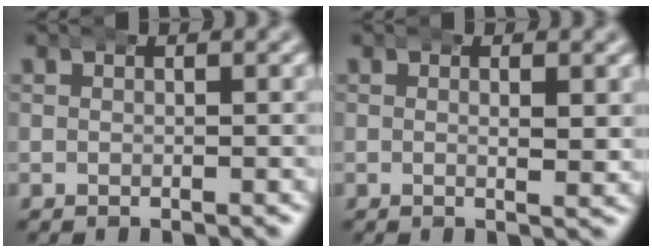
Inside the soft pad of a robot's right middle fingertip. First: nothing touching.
{"total": 1.8, "force": [0.3, 0.4, 1.7], "torque": [-0.025, -0.001, 0.001]}